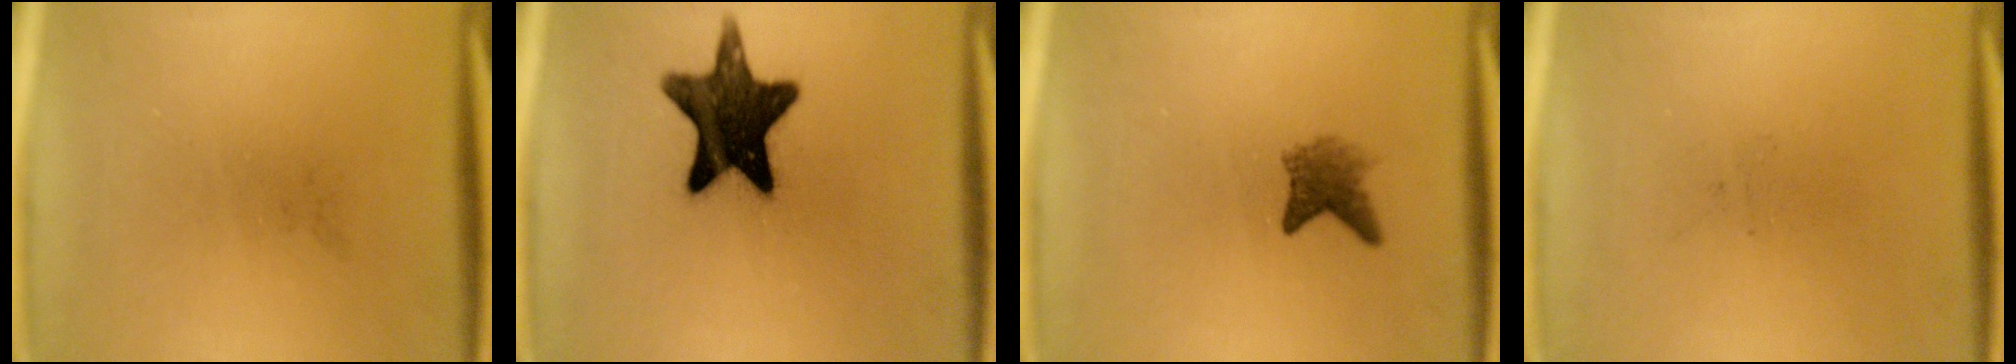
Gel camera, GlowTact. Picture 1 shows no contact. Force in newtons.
{"total": 15.3}
{"total": 2.7}
{"total": 0.0}